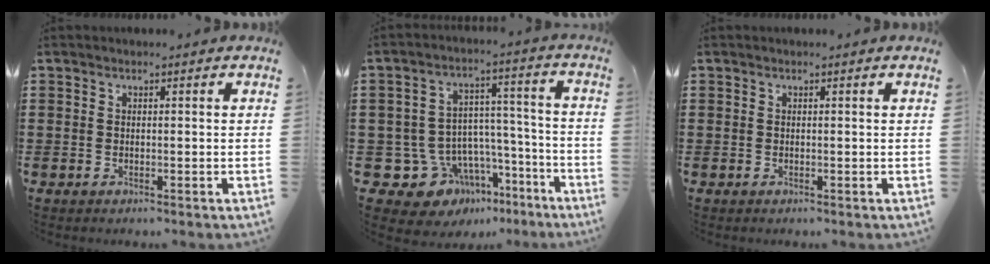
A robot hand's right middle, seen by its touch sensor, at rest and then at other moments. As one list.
[{"total": 9.8, "force": [-6.4, 7.2, 1.7], "torque": [-0.053, 0.021, -0.108]}, {"total": 0.0}]